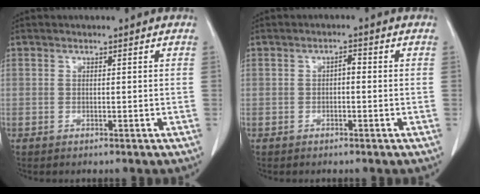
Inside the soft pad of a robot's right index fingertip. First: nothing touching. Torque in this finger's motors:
{"motor_torque": [0.21, -0.12, 0.02, 0.01]}